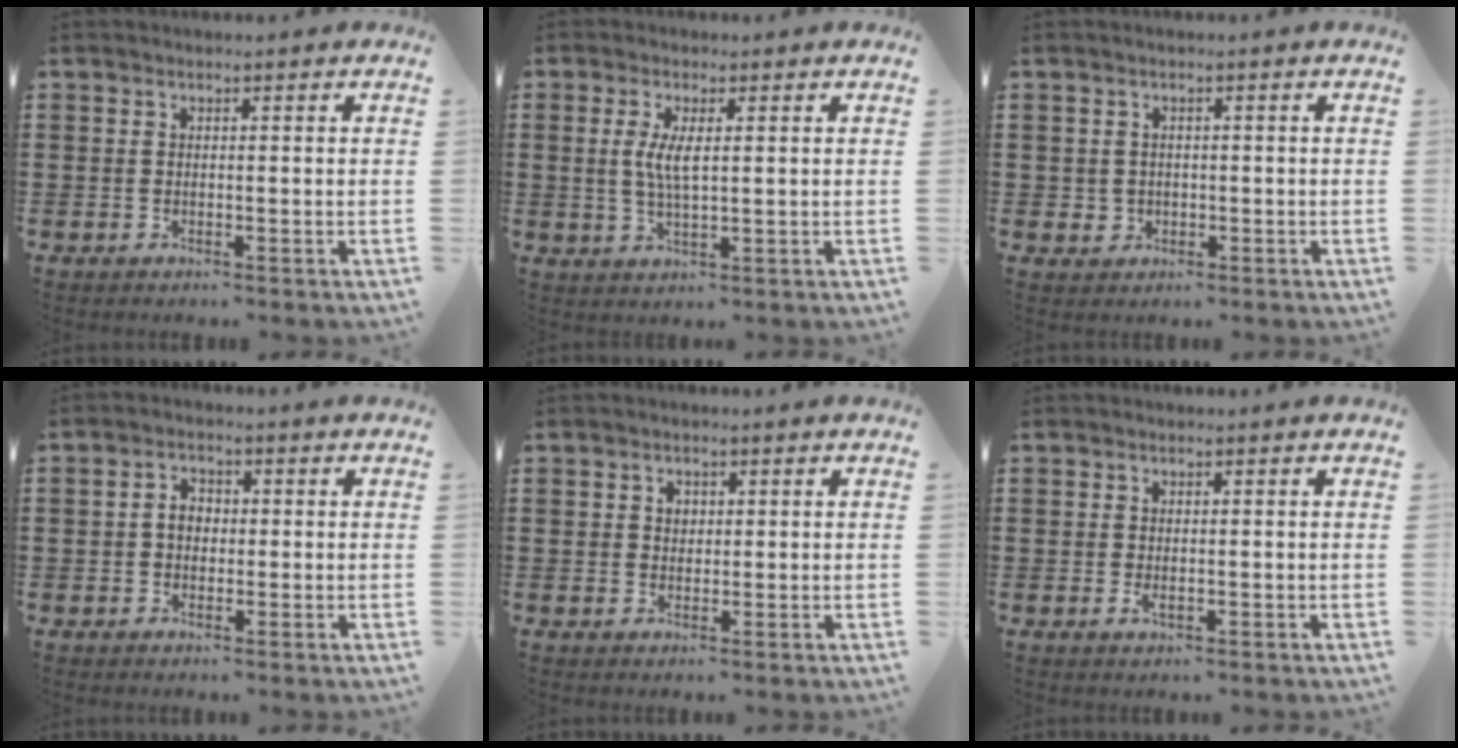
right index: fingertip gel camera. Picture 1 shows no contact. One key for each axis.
{"total": 4.2, "fx": 0.7, "fy": 1.2, "fz": 4.0, "tx": -0.081, "ty": 0.003, "tz": 0.011}
{"total": 1.5, "fx": -0.1, "fy": 1.5, "fz": 0.1, "tx": -0.010, "ty": 0.006, "tz": -0.006}
{"total": 2.5, "fx": -0.1, "fy": 1.8, "fz": 1.8, "tx": -0.037, "ty": 0.006, "tz": -0.004}
{"total": 1.4, "fx": 0.4, "fy": 1.2, "fz": 0.6, "tx": -0.014, "ty": 0.006, "tz": 0.008}
{"total": 0.9, "fx": -0.2, "fy": 0.3, "fz": 0.9, "tx": -0.017, "ty": -0.002, "tz": -0.003}